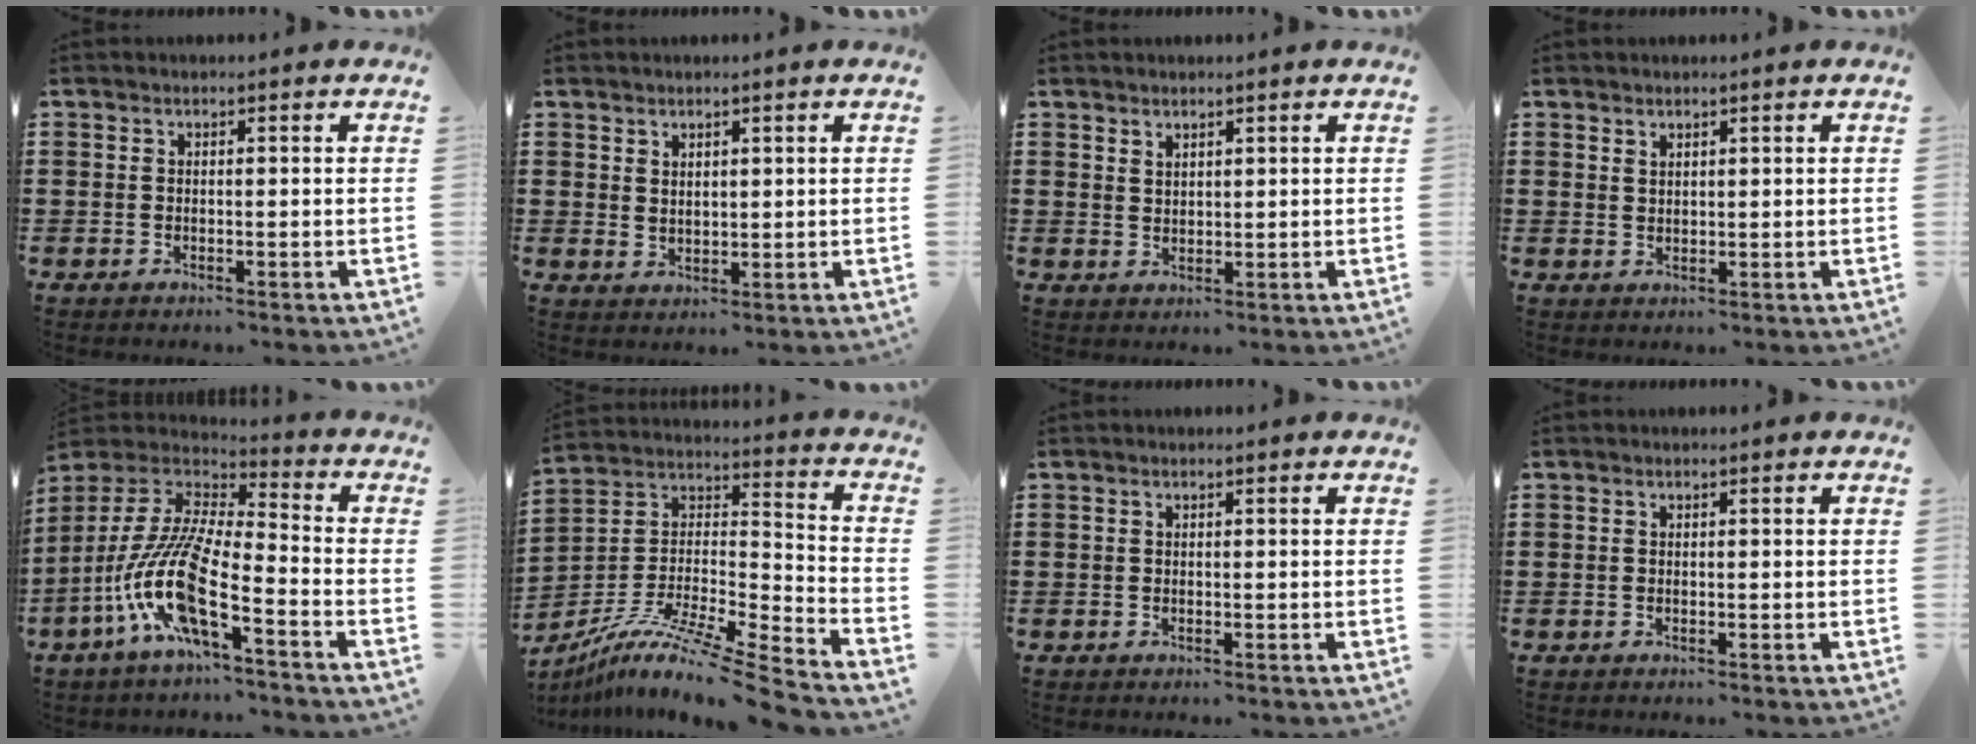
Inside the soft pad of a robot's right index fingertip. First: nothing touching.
{"total": 2.0, "force": [1.7, 0.9, 0.2], "torque": [-0.007, 0.003, 0.035]}
{"total": 1.8, "force": [1.6, 0.7, 0.0], "torque": [-0.003, 0.004, 0.032]}
{"total": 1.5, "force": [1.3, 0.6, 0.2], "torque": [-0.005, 0.003, 0.026]}
{"total": 12.9, "force": [-6.7, 2.5, 10.8], "torque": [-0.251, -0.022, -0.143]}
{"total": 10.7, "force": [-8.8, -0.1, 6.1], "torque": [-0.109, -0.002, -0.174]}
{"total": 0.0}
{"total": 0.0}